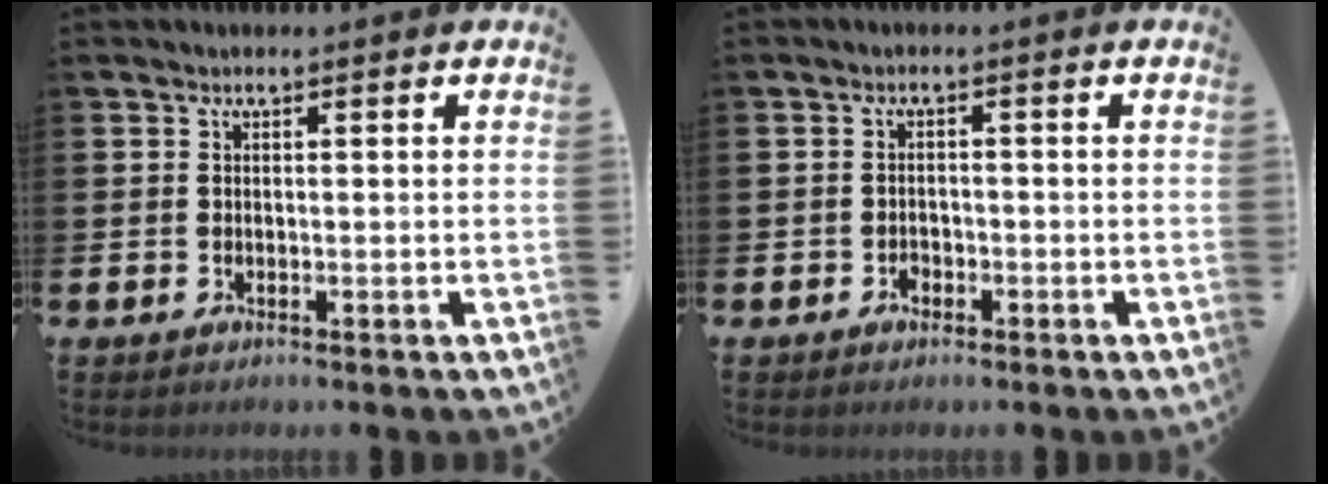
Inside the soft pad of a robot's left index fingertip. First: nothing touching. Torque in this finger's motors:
{"motor_torque": [-0.11, -0.16, 0.09, 0.00]}